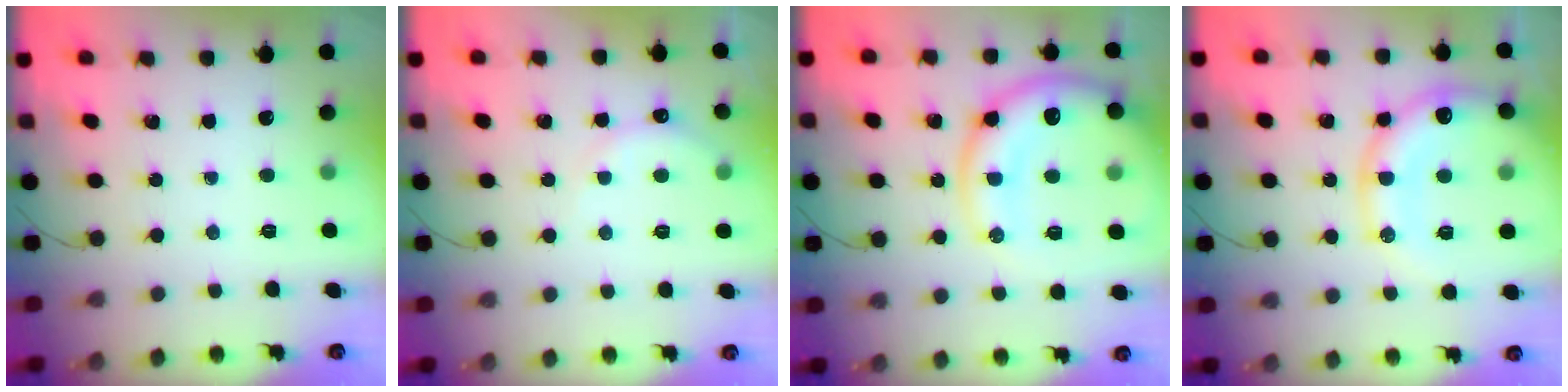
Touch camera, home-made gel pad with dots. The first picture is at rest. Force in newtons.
{"total": 7.6, "press": 7.5, "slide": 1.3}
{"total": 18.2, "press": 17.9, "slide": 3.1}
{"total": 19.8, "press": 19.5, "slide": 3.2}